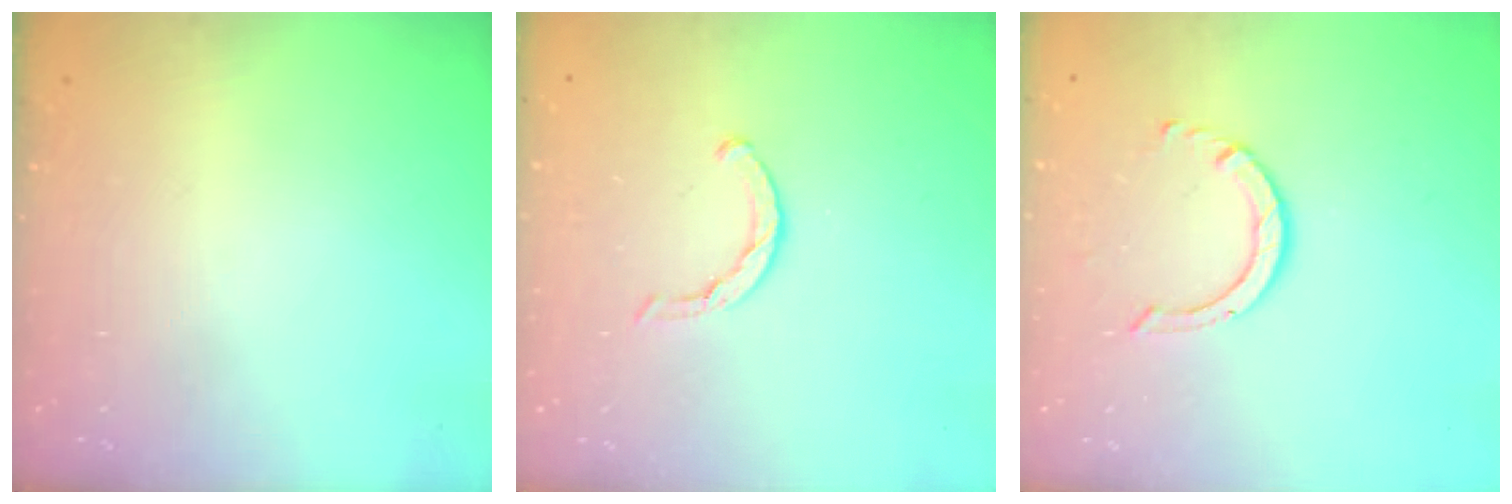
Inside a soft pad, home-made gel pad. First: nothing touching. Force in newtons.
{"total": 3.0, "press": 3.0, "slide": 0.3}
{"total": 3.3, "press": 3.2, "slide": 0.4}